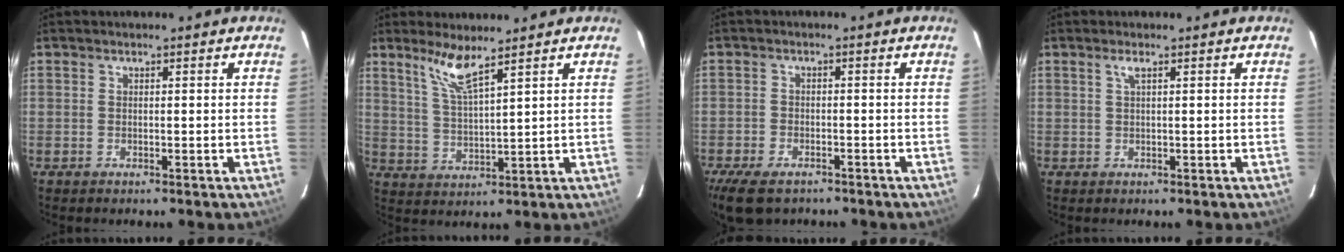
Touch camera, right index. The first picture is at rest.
{"total": 6.2, "force": [4.7, 0.1, 4.1], "torque": [-0.084, -0.003, 0.098]}
{"total": 8.1, "force": [-5.8, 4.1, 3.9], "torque": [-0.102, -0.012, -0.101]}
{"total": 1.1, "force": [0.5, -0.2, 1.0], "torque": [-0.020, 0.002, 0.010]}